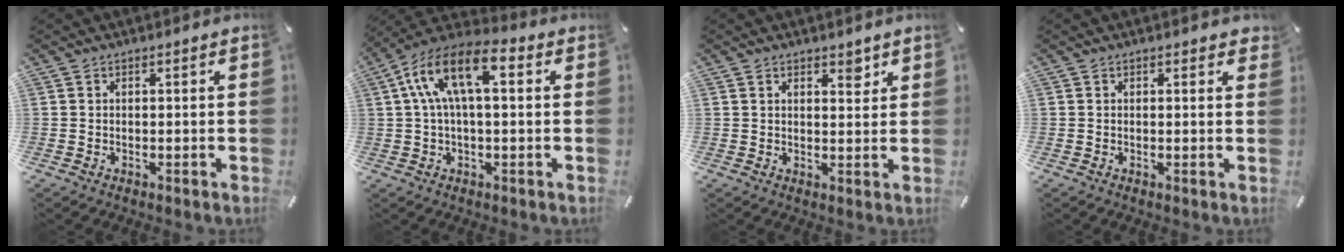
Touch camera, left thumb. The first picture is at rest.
{"total": 13.1, "force": [2.9, 6.1, 11.2], "torque": [-0.223, -0.002, 0.051]}
{"total": 3.1, "force": [2.1, 1.5, 1.7], "torque": [-0.014, -0.011, 0.031]}
{"total": 0.7, "force": [0.4, 0.4, 0.4], "torque": [-0.002, -0.002, 0.006]}